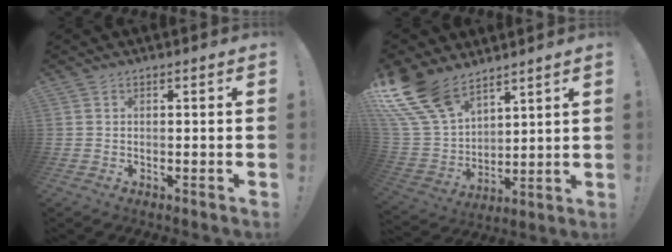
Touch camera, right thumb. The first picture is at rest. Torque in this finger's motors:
{"motor_torque": [1.25, 2.54, 0.55, 0.21, 0.29]}